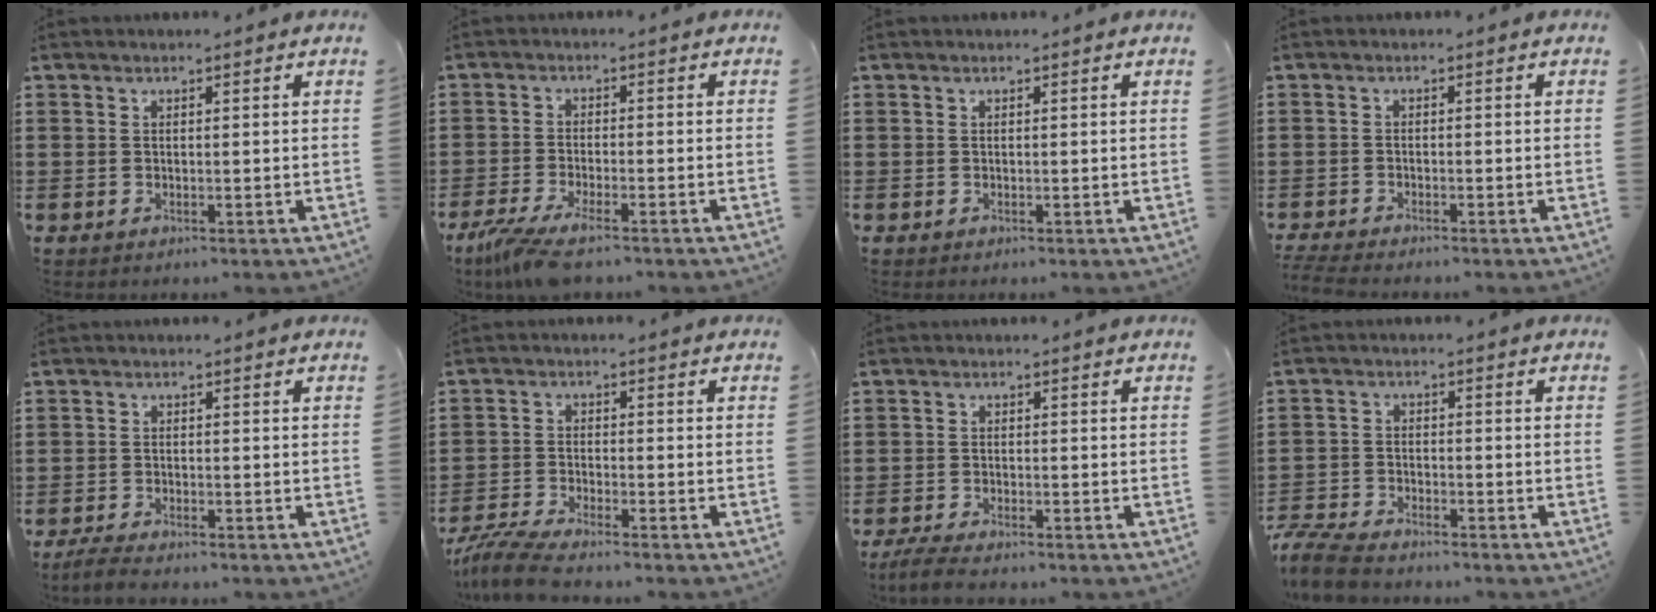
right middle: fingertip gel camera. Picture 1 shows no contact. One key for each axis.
{"total": 4.9, "fx": -3.8, "fy": 0.2, "fz": 3.1, "tx": -0.087, "ty": -0.024, "tz": -0.076}
{"total": 0.0}
{"total": 2.1, "fx": -2.1, "fy": -0.1, "fz": 0.4, "tx": -0.025, "ty": -0.007, "tz": -0.046}
{"total": 2.7, "fx": -2.5, "fy": 0.1, "fz": 0.9, "tx": -0.030, "ty": -0.006, "tz": -0.055}
{"total": 5.2, "fx": -4.8, "fy": 0.1, "fz": 2.1, "tx": -0.062, "ty": -0.017, "tz": -0.098}
{"total": 3.3, "fx": -3.0, "fy": 0.1, "fz": 1.2, "tx": -0.035, "ty": -0.008, "tz": -0.063}
{"total": 5.9, "fx": -5.6, "fy": 0.9, "fz": 1.6, "tx": -0.053, "ty": -0.001, "tz": -0.116}